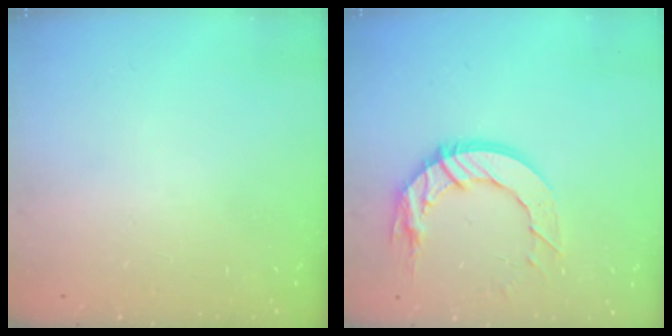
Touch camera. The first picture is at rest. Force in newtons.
{"total": 12.1, "press": 12.1, "slide": 0.8}